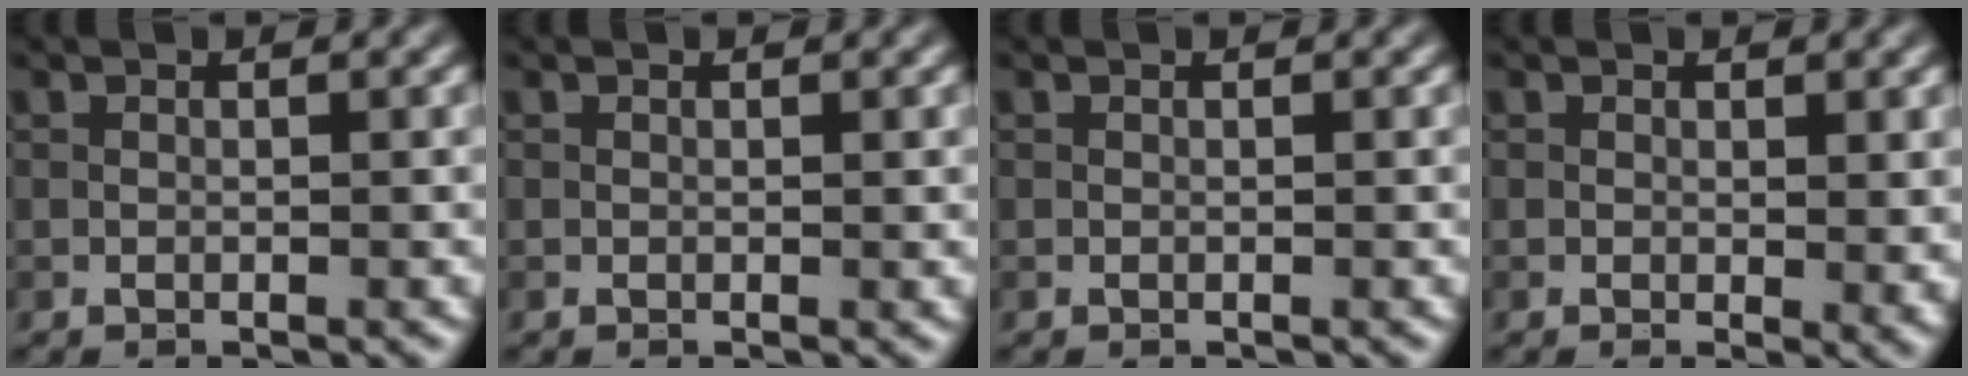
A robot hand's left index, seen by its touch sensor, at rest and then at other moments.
{"total": 0.0}
{"total": 0.0}
{"total": 1.6, "force": [0.3, 0.5, 1.5], "torque": [-0.015, -0.008, 0.005]}